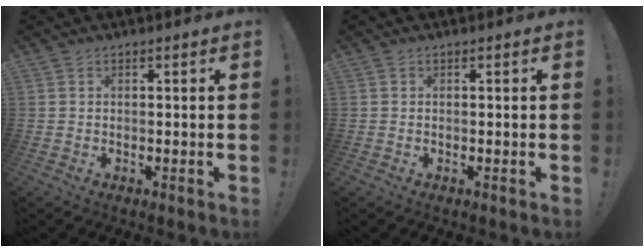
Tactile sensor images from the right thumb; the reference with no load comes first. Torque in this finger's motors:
{"motor_torque": [0.07, 0.06, 0.14, 0.13, -0.03]}